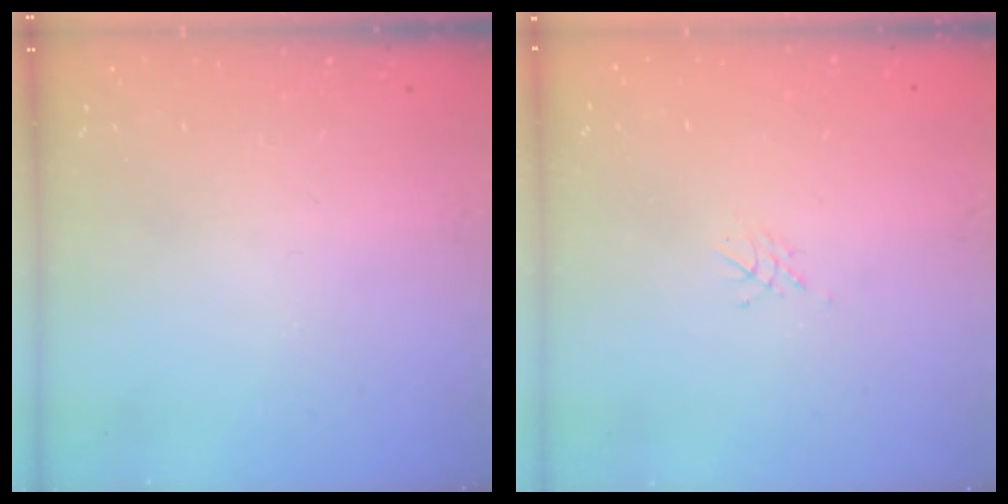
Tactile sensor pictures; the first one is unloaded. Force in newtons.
{"total": 5.1, "press": 5.1, "slide": 0.2}